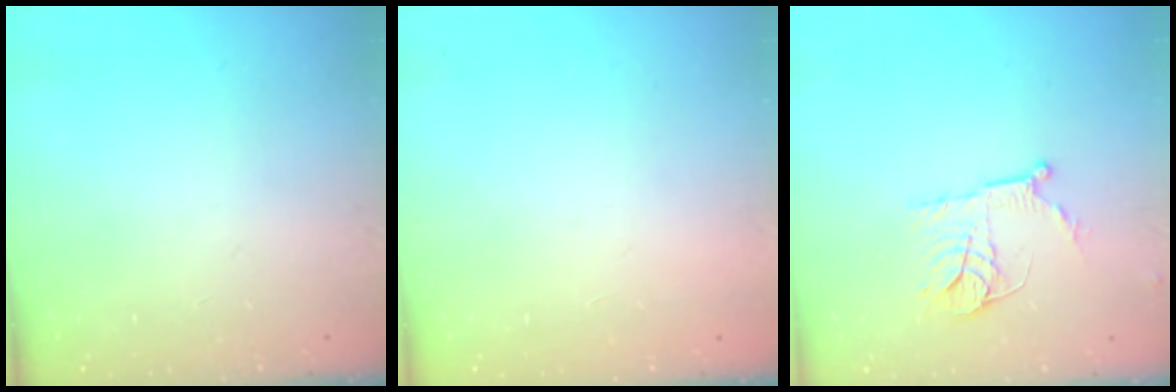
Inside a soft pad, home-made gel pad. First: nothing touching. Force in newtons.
{"total": 1.5, "press": 1.5, "slide": 0.1}
{"total": 11.2, "press": 11.1, "slide": 0.7}